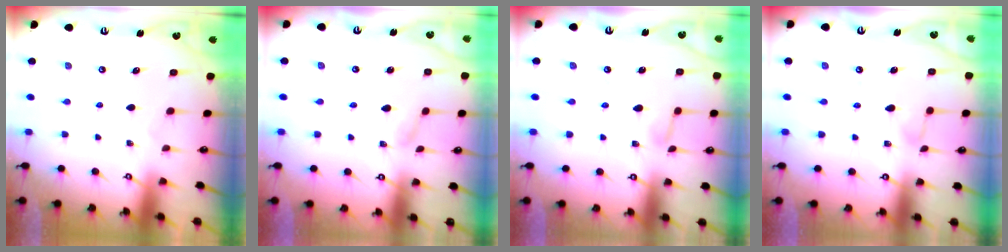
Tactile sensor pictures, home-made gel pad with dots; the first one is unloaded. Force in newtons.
{"total": 1.6, "press": 1.6, "slide": 0.2}
{"total": 4.0, "press": 4.0, "slide": 0.3}
{"total": 2.9, "press": 2.9, "slide": 0.3}